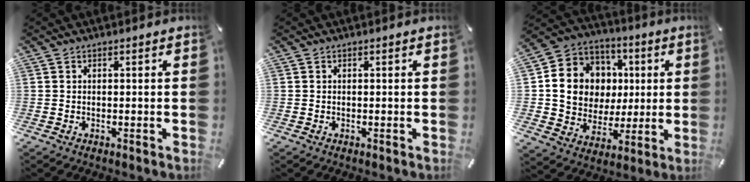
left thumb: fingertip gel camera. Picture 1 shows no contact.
{"total": 0.0}
{"total": 14.5, "force": [2.1, 13.4, 5.1], "torque": [-0.091, -0.007, 0.047]}